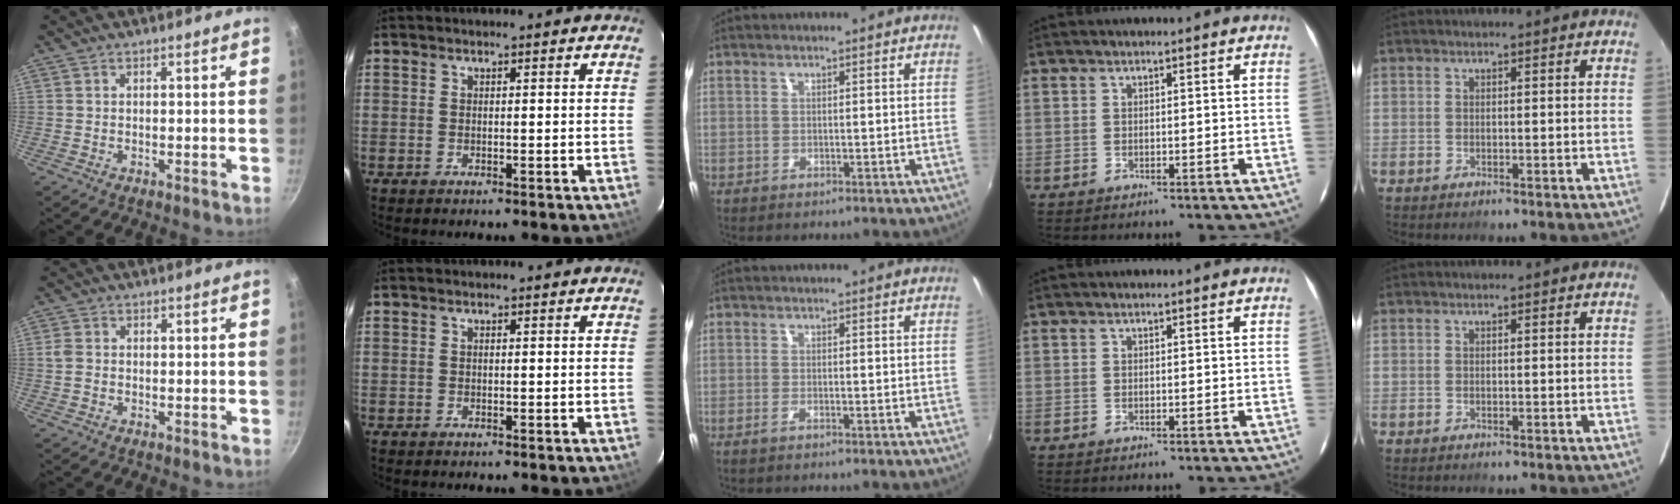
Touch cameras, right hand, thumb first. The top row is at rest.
{"thumb": {"total": 2.2, "force": [-0.2, 1.7, 1.3], "torque": [-0.032, 0.004, -0.008]}, "middle": {"total": 1.0, "force": [-0.7, -0.1, 0.7], "torque": [-0.017, -0.003, -0.016]}}